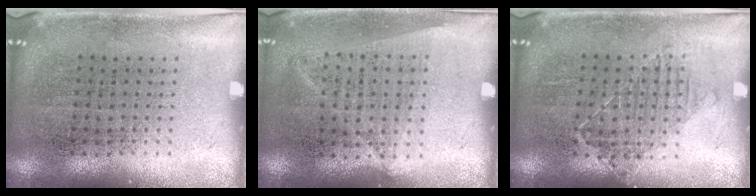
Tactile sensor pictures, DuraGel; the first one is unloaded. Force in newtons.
{"total": 1.0, "press": 0.9, "slide": 0.5}
{"total": 1.1, "press": 0.9, "slide": 0.6}